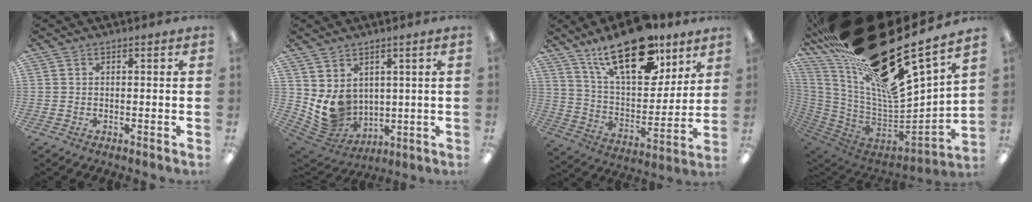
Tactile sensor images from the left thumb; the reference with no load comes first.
{"total": 8.4, "force": [3.4, 7.1, 2.9], "torque": [-0.075, -0.038, 0.075]}
{"total": 23.3, "force": [15.1, 10.3, 14.5], "torque": [-0.233, -0.082, 0.263]}
{"total": 31.6, "force": [20.5, 9.5, 22.1], "torque": [-0.326, -0.168, 0.365]}